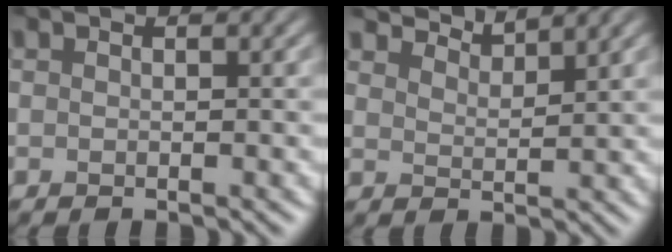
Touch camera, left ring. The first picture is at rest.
{"total": 3.4, "force": [3.4, 0.1, 0.3], "torque": [-0.009, 0.000, 0.055]}